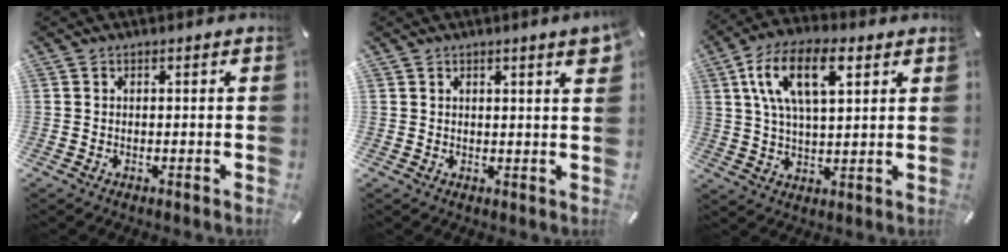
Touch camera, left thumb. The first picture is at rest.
{"total": 2.6, "force": [1.8, 0.3, 1.8], "torque": [-0.030, -0.002, 0.031]}
{"total": 14.3, "force": [5.9, 7.2, 10.9], "torque": [-0.218, 0.000, 0.098]}